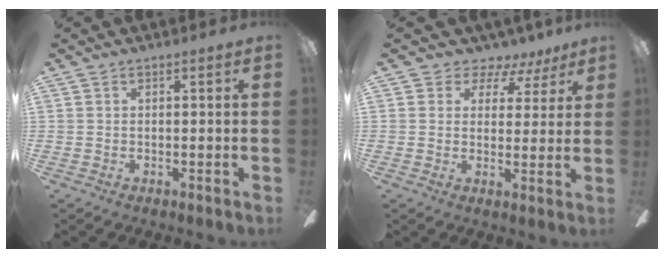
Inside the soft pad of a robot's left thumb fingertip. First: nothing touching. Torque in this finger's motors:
{"motor_torque": [-0.03, 0.05, -0.37, -0.13, -0.02]}